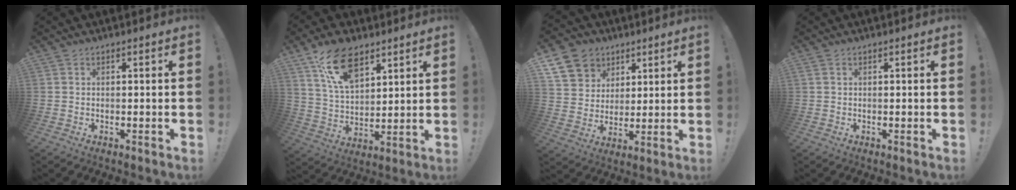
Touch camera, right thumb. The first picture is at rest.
{"total": 15.3, "force": [9.5, 7.9, 9.1], "torque": [-0.147, -0.043, 0.178]}
{"total": 12.2, "force": [6.4, 9.7, 3.6], "torque": [-0.062, -0.034, 0.130]}
{"total": 0.8, "force": [0.4, 0.4, 0.6], "torque": [-0.020, 0.003, 0.010]}